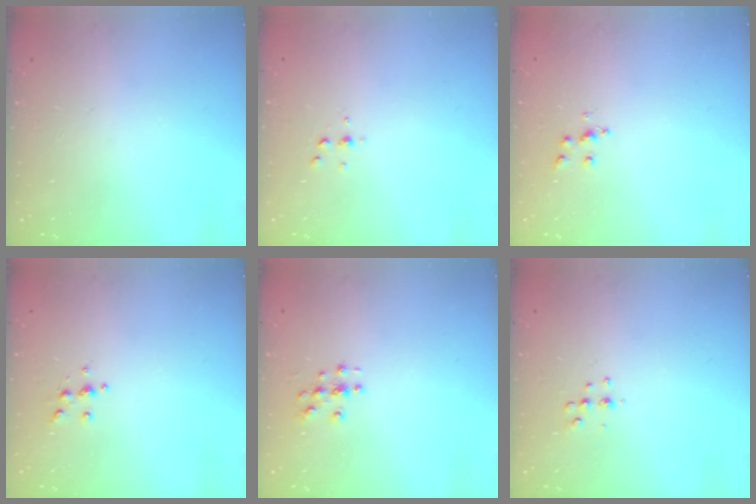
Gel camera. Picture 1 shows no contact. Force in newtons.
{"total": 2.5, "press": 2.4, "slide": 0.2}
{"total": 5.9, "press": 5.9, "slide": 0.3}
{"total": 4.3, "press": 4.3, "slide": 0.5}
{"total": 3.0, "press": 3.0, "slide": 0.3}
{"total": 5.2, "press": 5.0, "slide": 1.1}